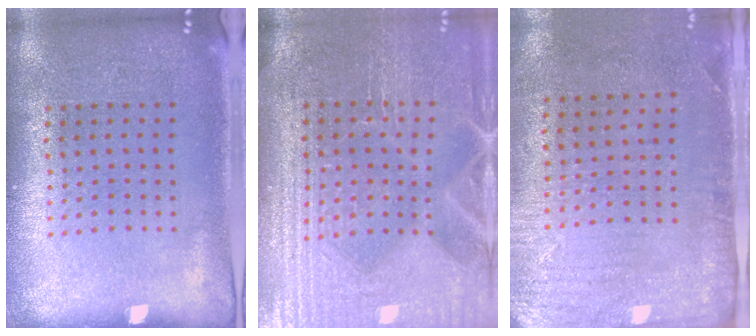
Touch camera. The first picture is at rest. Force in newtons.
{"total": 4.2, "press": 3.9, "slide": 1.4}
{"total": 2.9, "press": 2.3, "slide": 1.7}